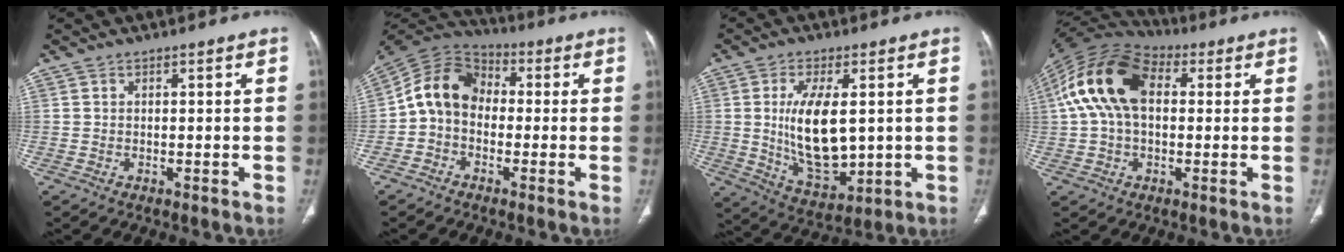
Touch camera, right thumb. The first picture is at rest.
{"total": 10.7, "force": [-0.8, 8.4, 6.7], "torque": [-0.108, 0.038, -0.033]}
{"total": 13.9, "force": [1.1, 6.8, 12.1], "torque": [-0.205, -0.020, 0.038]}
{"total": 16.6, "force": [2.9, 10.4, 12.6], "torque": [-0.240, 0.039, 0.045]}